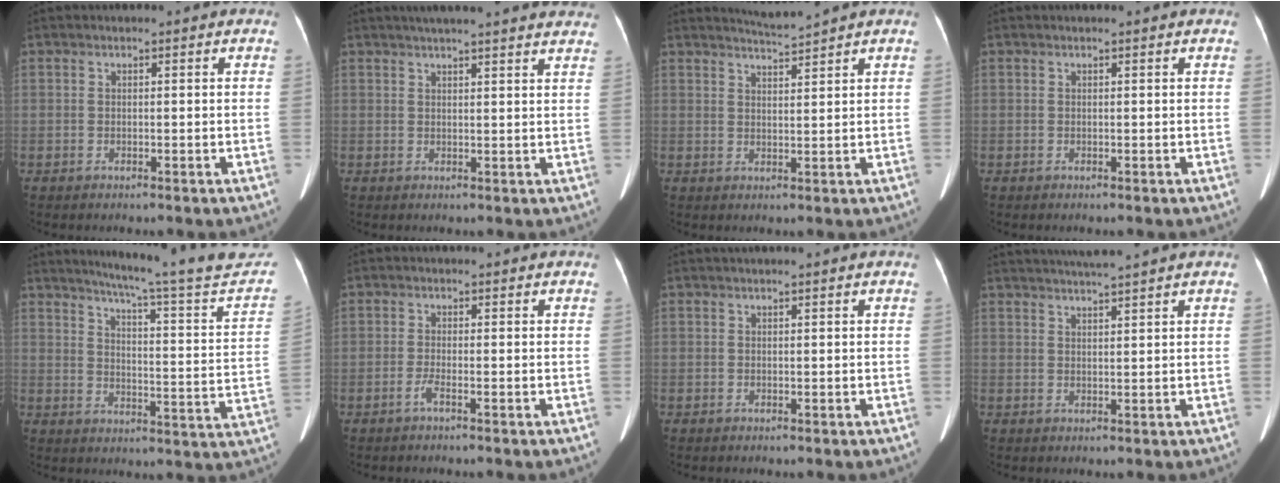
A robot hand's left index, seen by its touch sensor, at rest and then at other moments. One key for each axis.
{"total": 17.7, "fx": 16.0, "fy": 1.4, "fz": 7.5, "tx": -0.105, "ty": 0.021, "tz": 0.190}
{"total": 3.0, "fx": 2.7, "fy": -1.3, "fz": -0.1, "tx": -0.004, "ty": -0.007, "tz": 0.056}
{"total": 0.7, "fx": 0.7, "fy": 0.0, "fz": 0.2, "tx": -0.006, "ty": 0.016, "tz": 0.008}
{"total": 24.9, "fx": 22.6, "fy": 0.0, "fz": 10.4, "tx": -0.145, "ty": -0.087, "tz": 0.271}
{"total": 0.8, "fx": -0.8, "fy": 0.0, "fz": 0.2, "tx": -0.006, "ty": -0.007, "tz": -0.011}
{"total": 0.7, "fx": 0.5, "fy": -0.1, "fz": 0.5, "tx": -0.014, "ty": 0.020, "tz": 0.014}
{"total": 5.6, "fx": 5.0, "fy": -1.3, "fz": 2.2, "tx": -0.036, "ty": 0.014, "tz": 0.080}